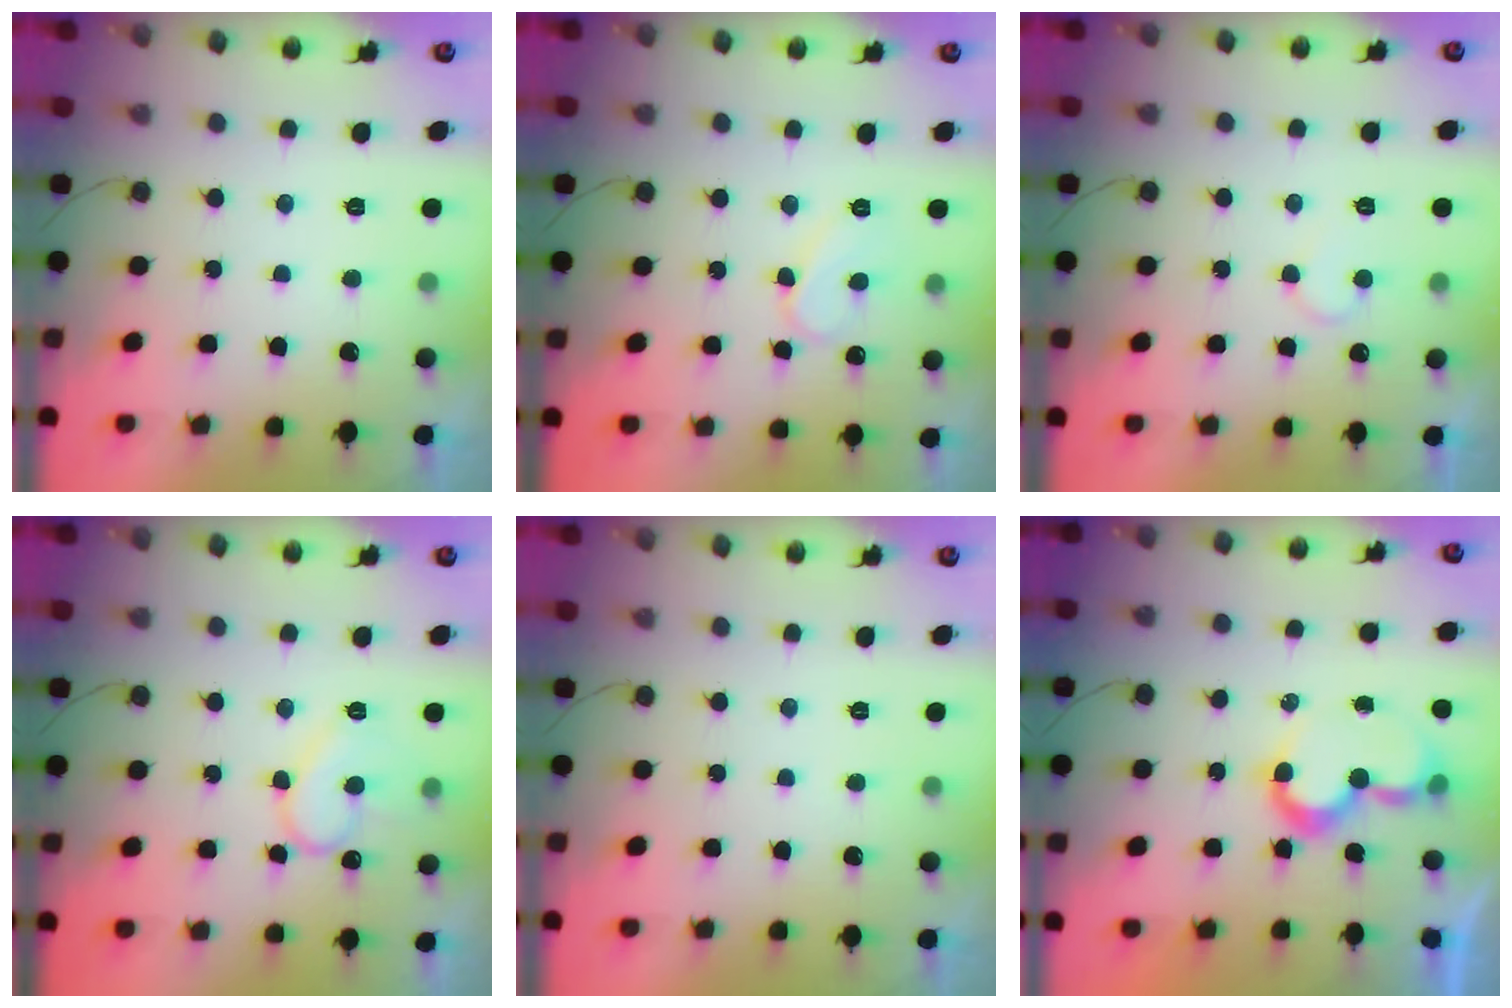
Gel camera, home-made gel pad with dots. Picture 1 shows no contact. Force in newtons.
{"total": 6.8, "press": 6.8, "slide": 0.6}
{"total": 5.0, "press": 5.0, "slide": 0.5}
{"total": 10.7, "press": 10.6, "slide": 1.0}
{"total": 0.0}
{"total": 7.8, "press": 7.8, "slide": 0.8}